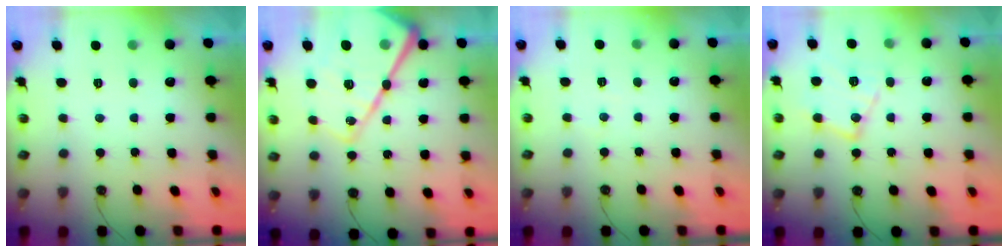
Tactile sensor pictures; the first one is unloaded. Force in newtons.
{"total": 26.9, "press": 26.7, "slide": 3.2}
{"total": 2.2, "press": 2.2, "slide": 0.4}
{"total": 13.8, "press": 13.8, "slide": 1.2}